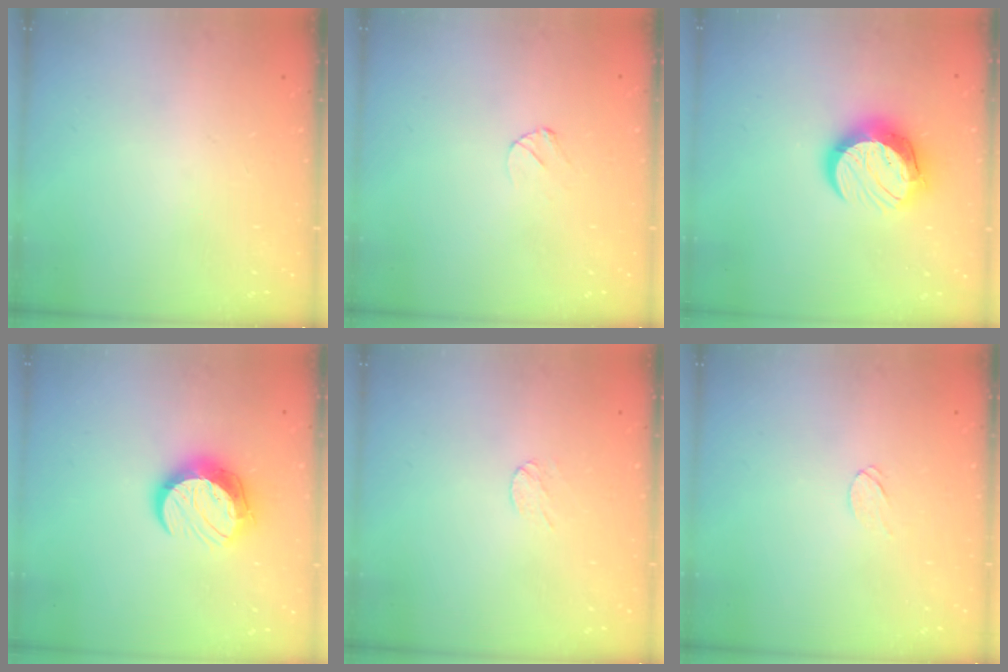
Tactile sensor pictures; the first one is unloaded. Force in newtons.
{"total": 3.6, "press": 3.6, "slide": 0.2}
{"total": 12.7, "press": 12.7, "slide": 0.8}
{"total": 11.0, "press": 11.0, "slide": 0.8}
{"total": 2.6, "press": 2.5, "slide": 0.3}
{"total": 3.4, "press": 3.4, "slide": 0.3}